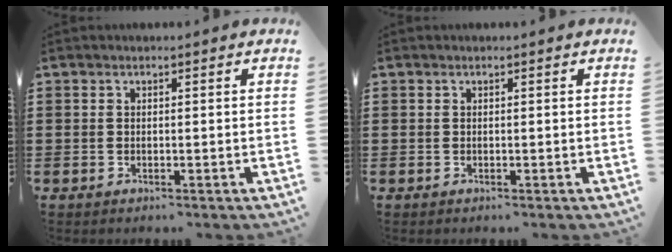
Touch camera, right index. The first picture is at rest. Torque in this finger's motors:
{"motor_torque": [0.00, 0.00, 0.00, -0.01]}